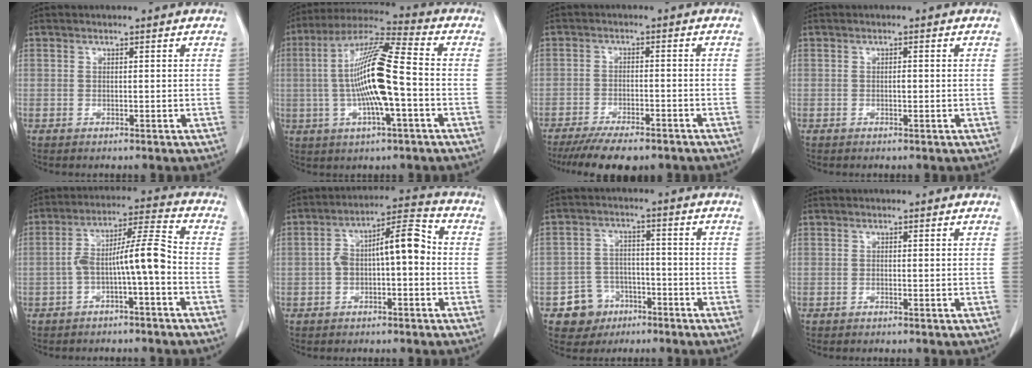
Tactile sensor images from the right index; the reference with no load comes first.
{"total": 14.7, "force": [-1.5, 1.3, 14.5], "torque": [-0.282, 0.008, -0.032]}
{"total": 10.3, "force": [-8.2, 3.0, 5.4], "torque": [-0.074, -0.009, -0.122]}
{"total": 0.8, "force": [-0.1, 0.3, 0.7], "torque": [-0.014, 0.000, -0.002]}
{"total": 8.8, "force": [-2.4, 0.7, 8.4], "torque": [-0.150, 0.034, -0.042]}
{"total": 9.0, "force": [-0.6, 2.9, 8.5], "torque": [-0.148, 0.044, -0.010]}
{"total": 6.3, "force": [-3.3, 5.3, 0.8], "torque": [-0.008, 0.013, -0.046]}
{"total": 0.0}